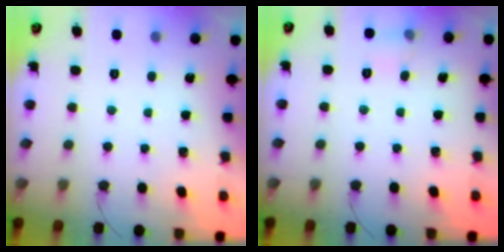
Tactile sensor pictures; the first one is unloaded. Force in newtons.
{"total": 5.4, "press": 5.2, "slide": 1.7}